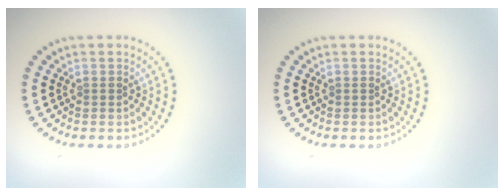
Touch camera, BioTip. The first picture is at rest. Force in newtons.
{"total": 0.0}